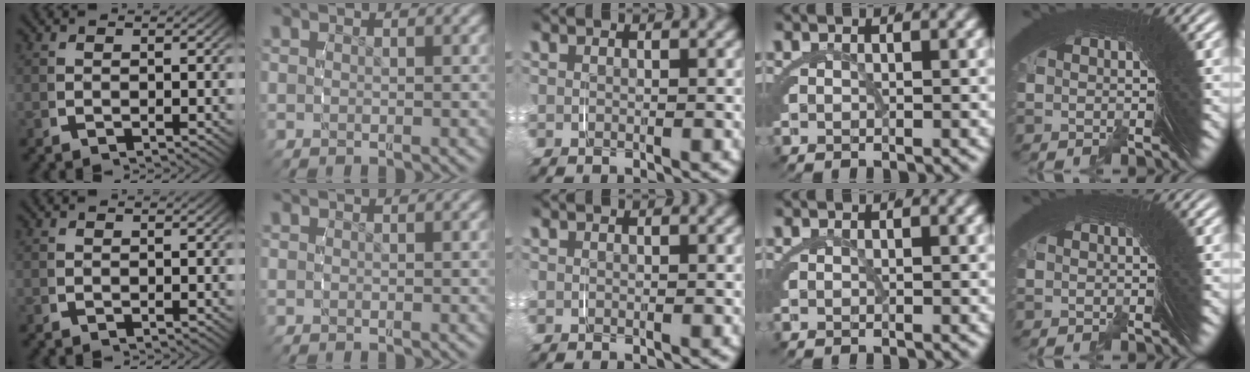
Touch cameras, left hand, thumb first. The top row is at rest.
{}